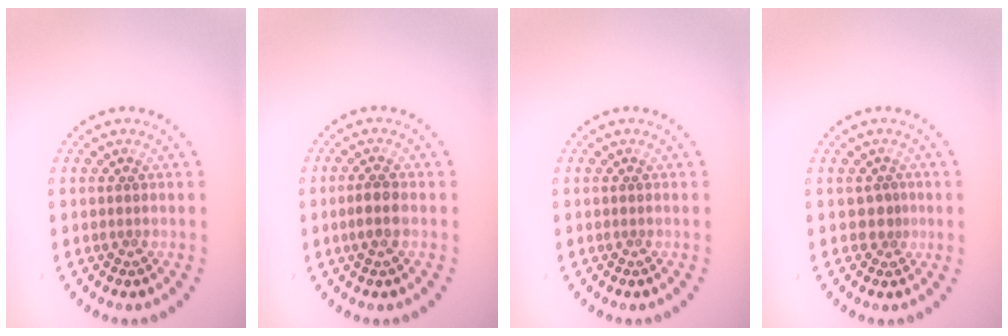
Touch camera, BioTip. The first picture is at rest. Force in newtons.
{"total": 1.9, "press": 1.8, "slide": 0.6}
{"total": 0.0}
{"total": 1.1, "press": 0.7, "slide": 0.9}